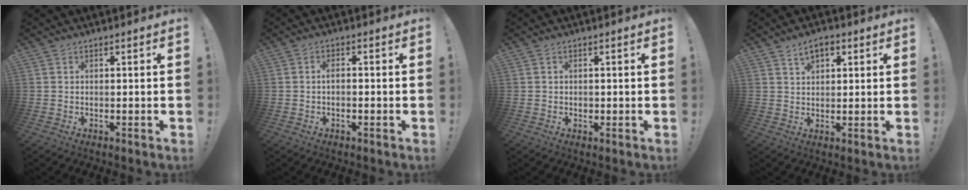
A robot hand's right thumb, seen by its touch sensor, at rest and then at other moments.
{"total": 1.7, "force": [-0.9, 0.5, 1.4], "torque": [-0.027, 0.006, -0.017]}
{"total": 0.7, "force": [-0.2, 0.6, 0.1], "torque": [-0.006, 0.003, -0.004]}
{"total": 4.9, "force": [2.6, 2.9, 3.0], "torque": [-0.046, -0.004, 0.046]}